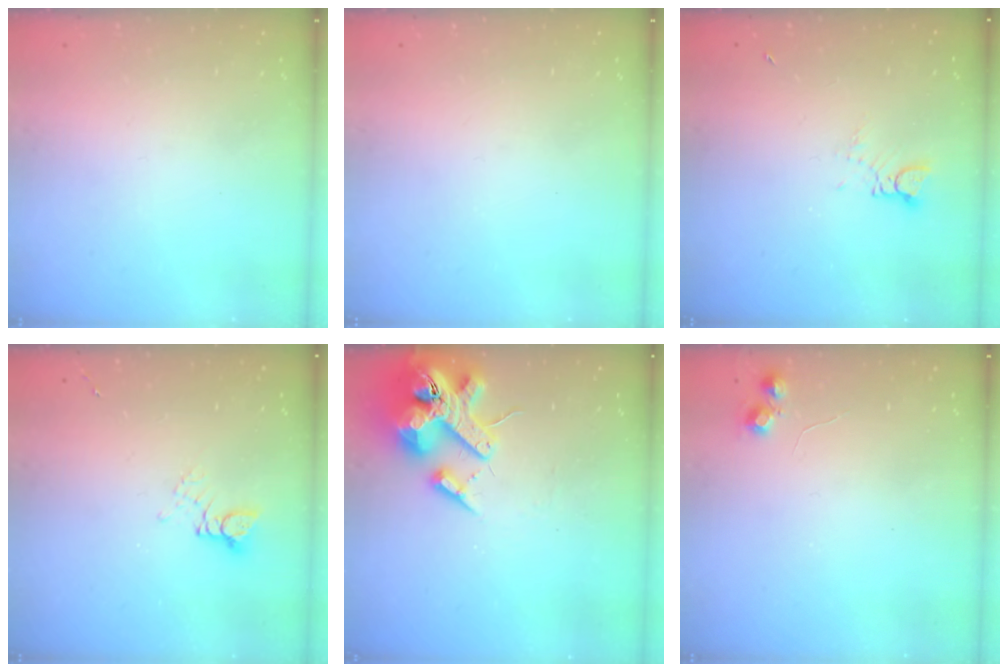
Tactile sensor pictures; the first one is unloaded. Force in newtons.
{"total": 0.0}
{"total": 1.9, "press": 1.9, "slide": 0.1}
{"total": 2.6, "press": 2.6, "slide": 0.1}
{"total": 17.8, "press": 17.6, "slide": 2.6}
{"total": 5.9, "press": 5.8, "slide": 0.8}